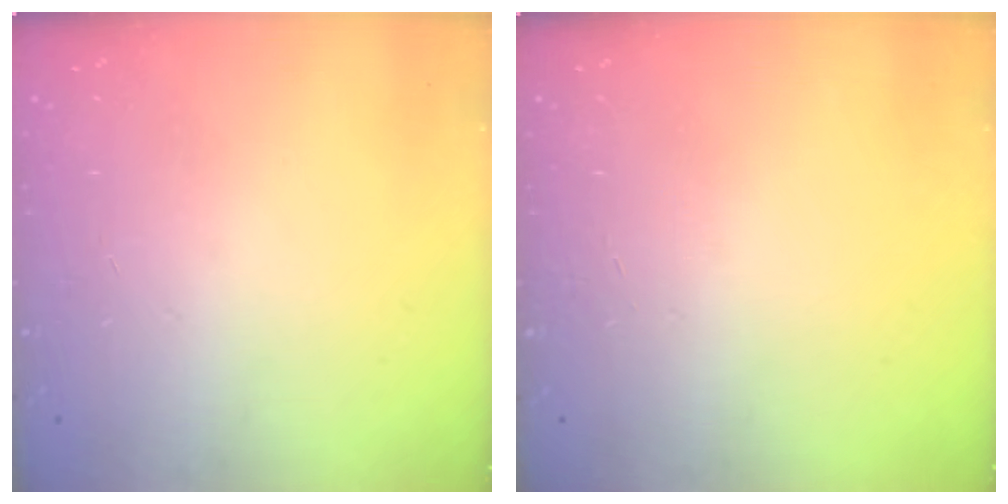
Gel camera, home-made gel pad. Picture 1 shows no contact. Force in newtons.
{"total": 2.7, "press": 2.7, "slide": 0.3}